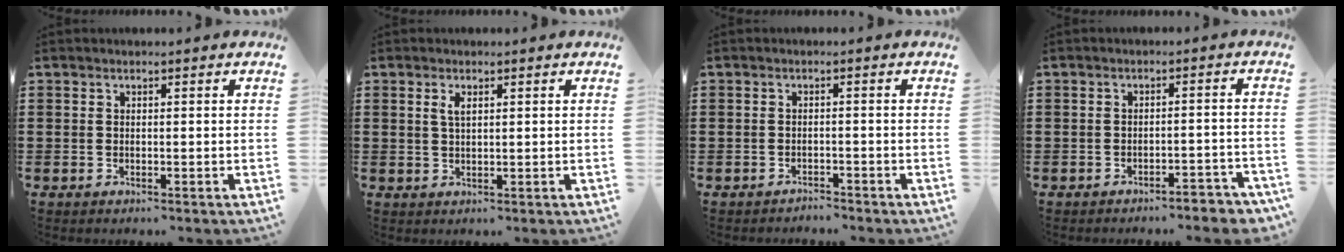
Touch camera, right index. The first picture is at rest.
{"total": 1.9, "force": [0.8, 0.7, 1.6], "torque": [-0.035, 0.003, 0.012]}
{"total": 1.7, "force": [-1.7, 0.0, -0.2], "torque": [-0.001, 0.001, -0.038]}
{"total": 3.0, "force": [-2.9, 0.0, 0.8], "torque": [-0.017, -0.001, -0.060]}